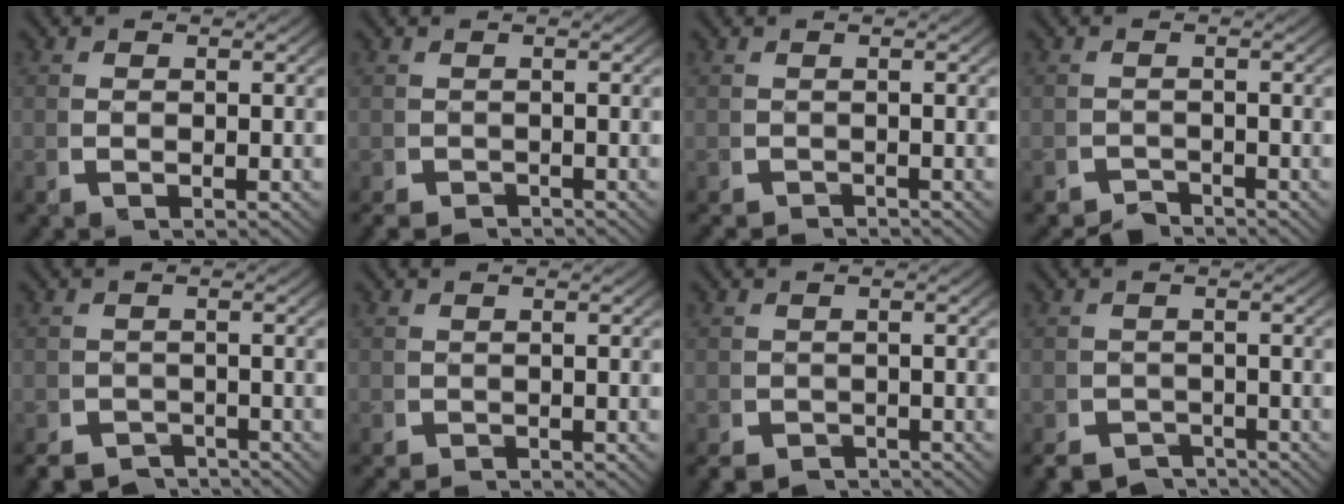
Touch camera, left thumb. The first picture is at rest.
{"total": 2.2, "force": [-2.1, 0.5, -0.4], "torque": [0.020, -0.012, -0.031]}
{"total": 1.9, "force": [-1.7, 0.3, -0.6], "torque": [0.020, -0.009, -0.025]}
{"total": 2.2, "force": [-2.1, 0.5, -0.7], "torque": [0.026, -0.011, -0.035]}
{"total": 3.8, "force": [-3.5, 1.4, -0.1], "torque": [0.026, -0.020, -0.054]}
{"total": 1.4, "force": [-1.3, 0.2, -0.5], "torque": [0.018, -0.007, -0.018]}
{"total": 2.8, "force": [-2.7, 0.8, -0.4], "torque": [0.021, -0.016, -0.038]}
{"total": 4.2, "force": [-3.8, 1.7, 0.1], "torque": [0.023, -0.023, -0.057]}